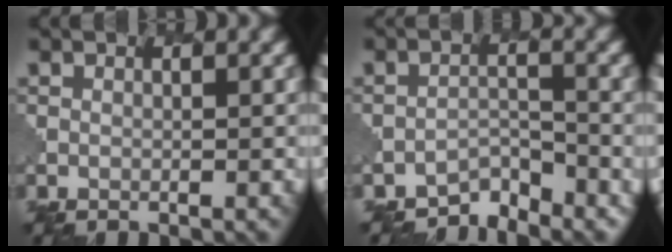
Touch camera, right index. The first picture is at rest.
{"total": 2.5, "force": [-2.3, 0.3, -0.8], "torque": [0.009, 0.005, -0.043]}